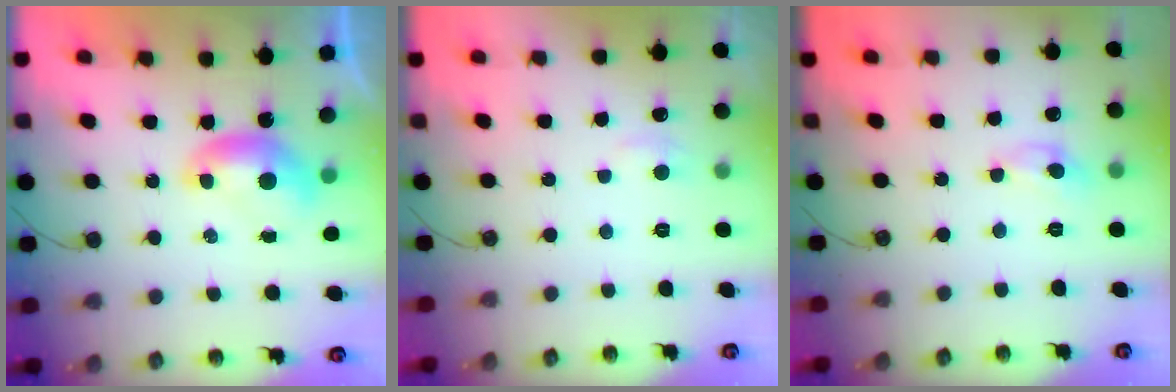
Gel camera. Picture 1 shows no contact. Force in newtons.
{"total": 2.2, "press": 2.1, "slide": 0.6}
{"total": 0.9, "press": 0.8, "slide": 0.2}